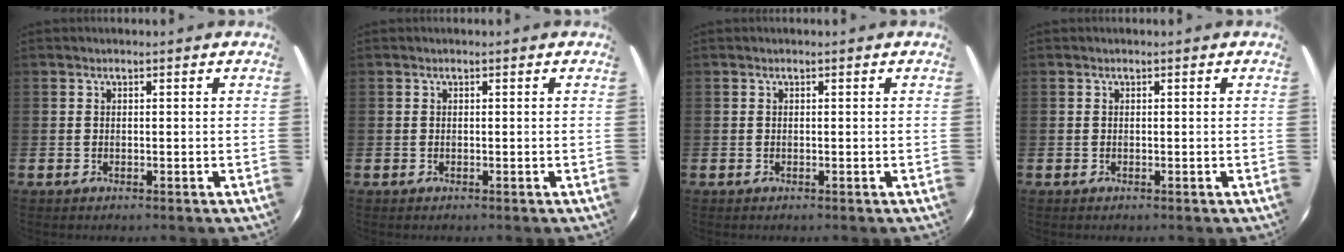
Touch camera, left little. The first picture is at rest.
{"total": 0.0}
{"total": 0.0}
{"total": 0.0}